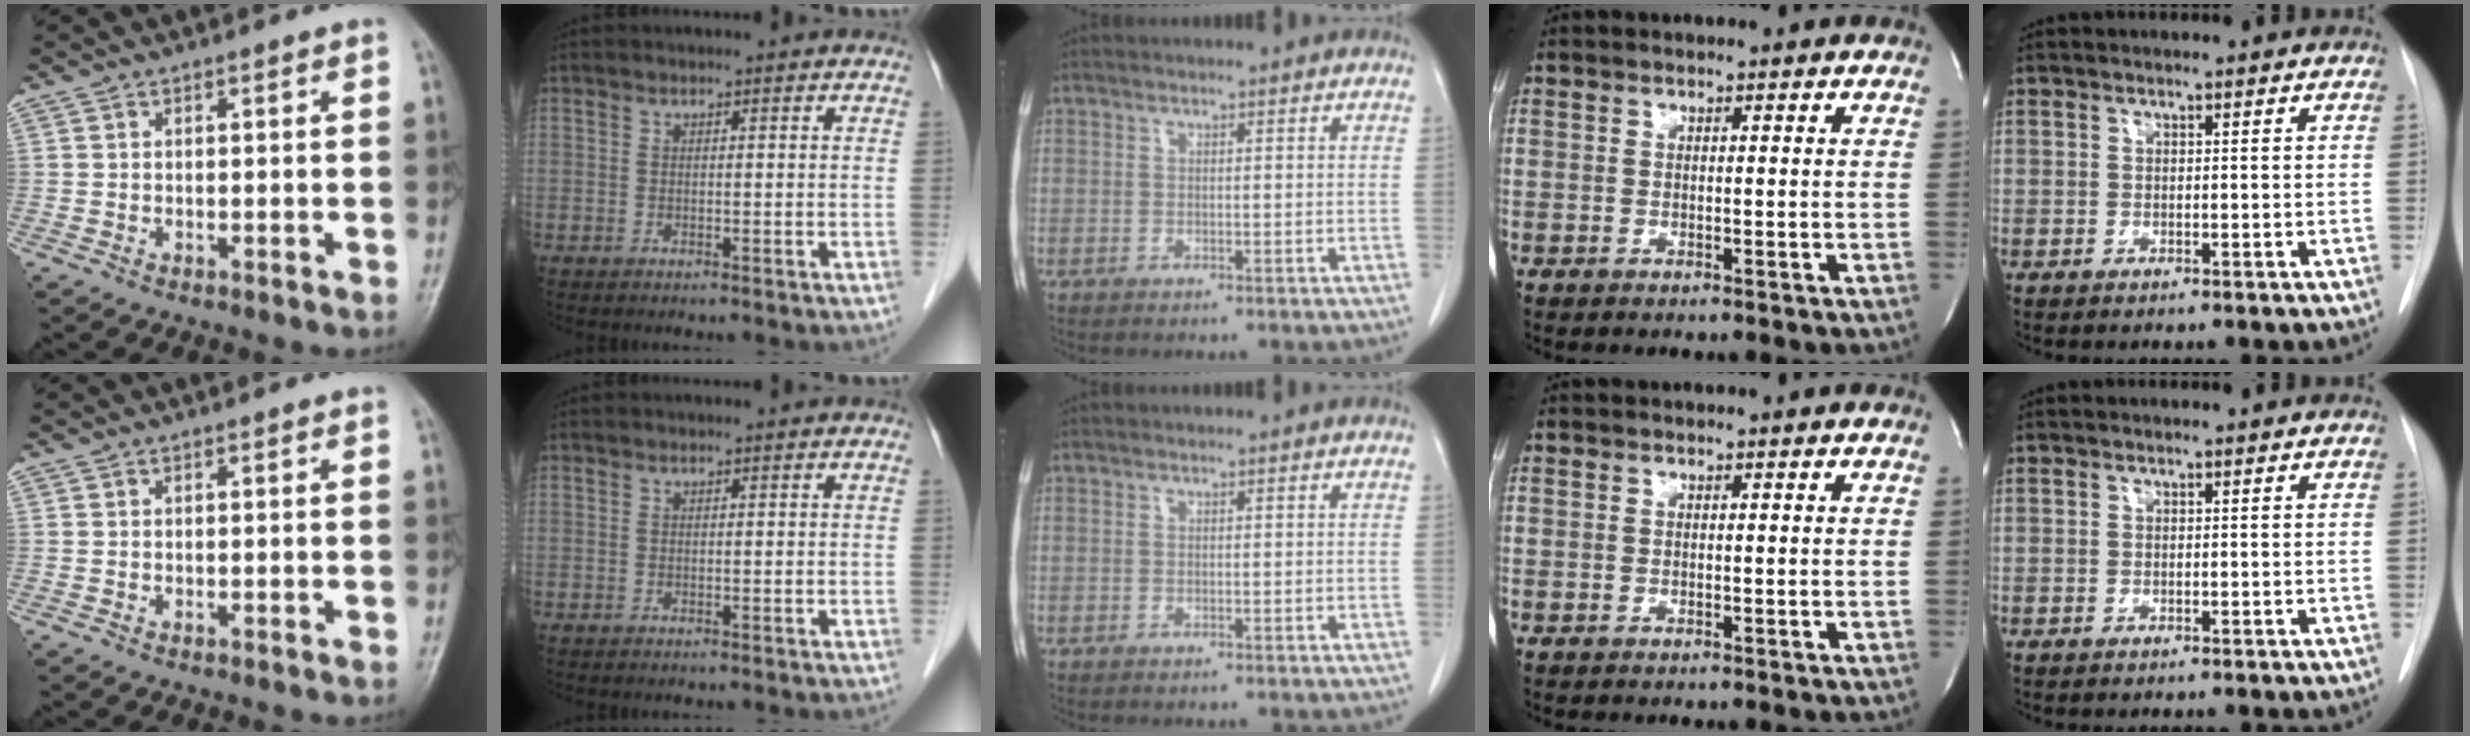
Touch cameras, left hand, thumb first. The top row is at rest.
{}